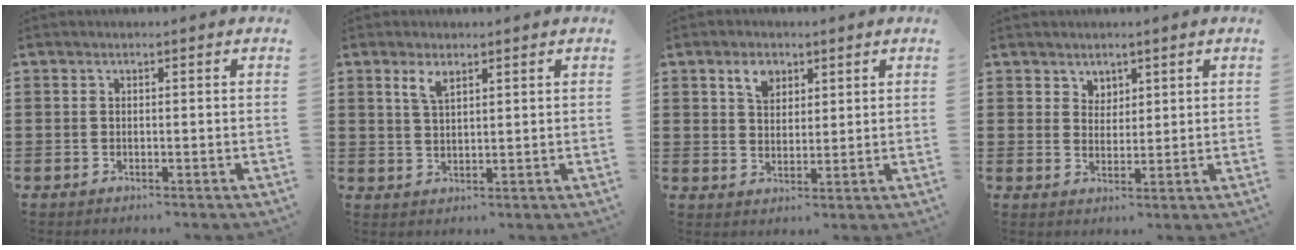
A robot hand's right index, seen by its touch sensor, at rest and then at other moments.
{"total": 2.9, "force": [1.8, 1.1, 2.0], "torque": [-0.043, 0.004, 0.032]}
{"total": 3.8, "force": [2.3, 2.4, 1.9], "torque": [-0.039, 0.006, 0.040]}
{"total": 2.8, "force": [2.1, 1.8, 0.0], "torque": [-0.007, 0.009, 0.040]}